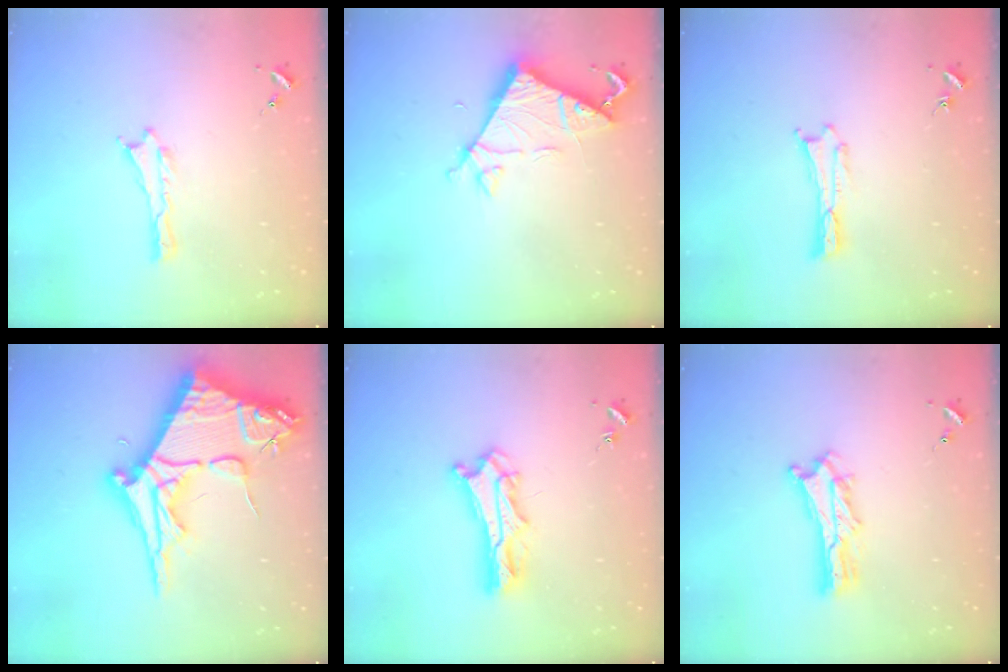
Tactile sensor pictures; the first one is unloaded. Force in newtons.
{"total": 6.7, "press": 6.7, "slide": 0.6}
{"total": 0.0}
{"total": 16.1, "press": 16.1, "slide": 1.6}
{"total": 6.8, "press": 6.8, "slide": 0.6}
{"total": 4.3, "press": 4.3, "slide": 0.4}